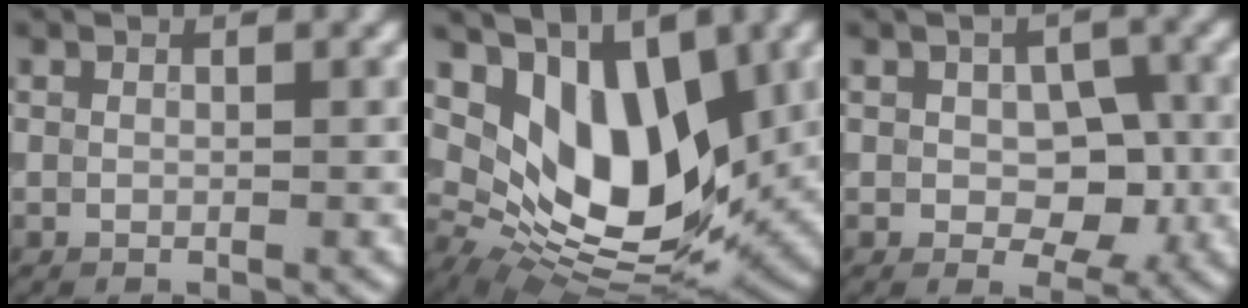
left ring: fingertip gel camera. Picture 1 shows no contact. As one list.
[{"total": 10.9, "force": [3.3, 6.2, 8.4], "torque": [-0.138, -0.021, 0.062]}, {"total": 4.6, "force": [-0.3, 3.0, 3.5], "torque": [-0.043, -0.006, -0.004]}]